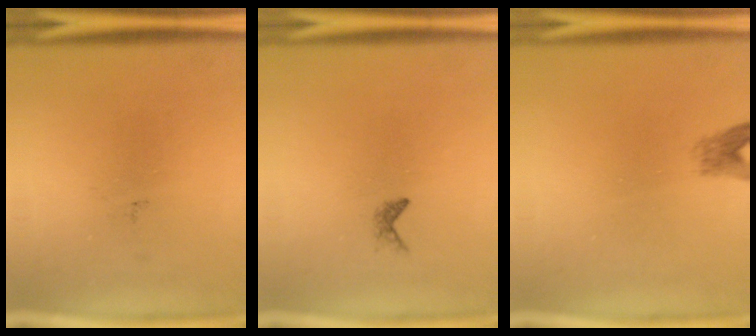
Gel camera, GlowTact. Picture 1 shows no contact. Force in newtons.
{"total": 0.6}
{"total": 1.8}